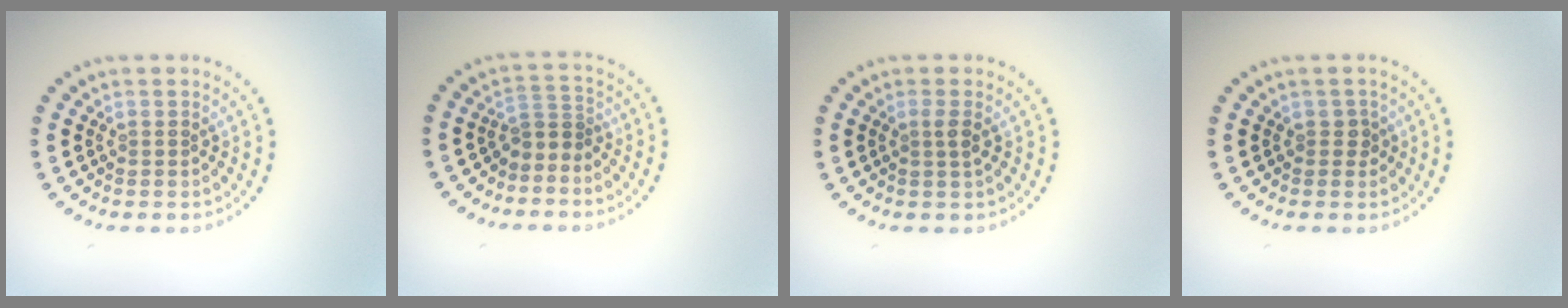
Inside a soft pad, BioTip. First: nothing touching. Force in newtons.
{"total": 1.9, "press": 1.2, "slide": 1.5}
{"total": 1.2, "press": 1.0, "slide": 0.8}
{"total": 1.0, "press": 0.9, "slide": 0.4}